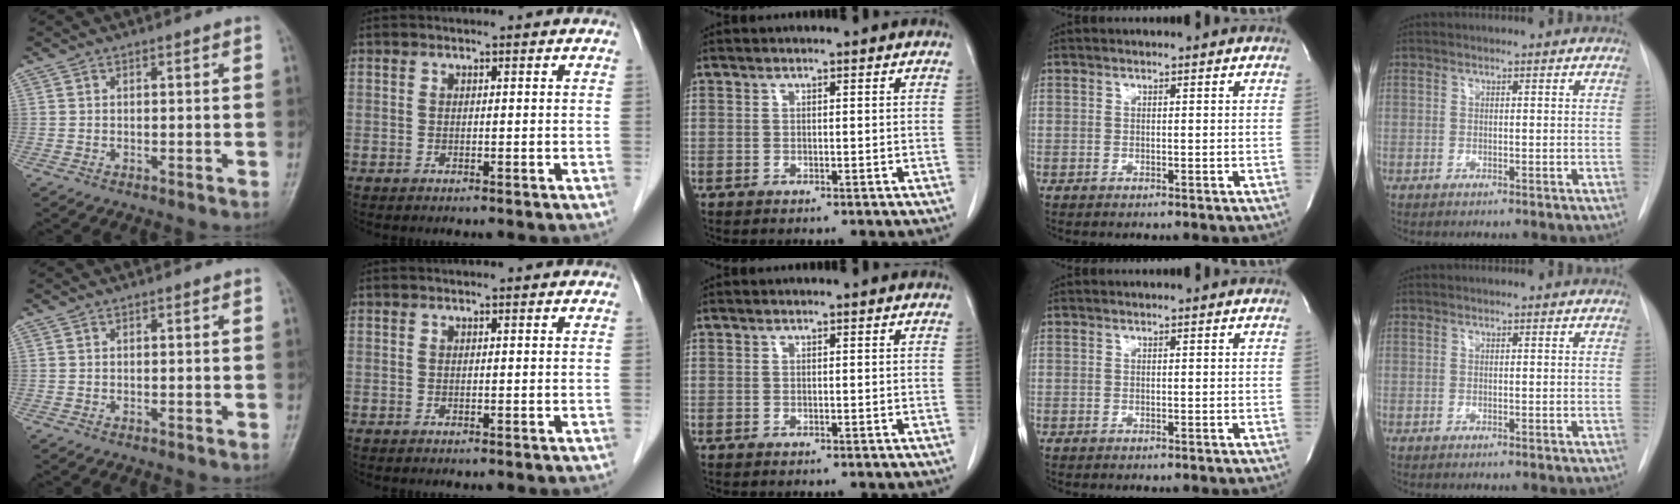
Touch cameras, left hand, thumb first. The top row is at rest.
{}